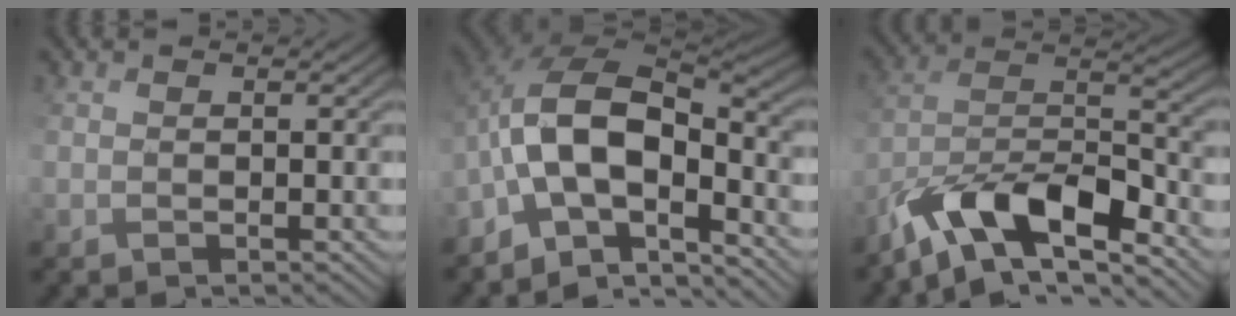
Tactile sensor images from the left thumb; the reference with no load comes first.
{"total": 12.4, "force": [-4.6, 5.9, 9.9], "torque": [-0.183, -0.001, -0.103]}
{"total": 13.1, "force": [-8.9, 4.5, 8.5], "torque": [-0.154, -0.001, -0.181]}